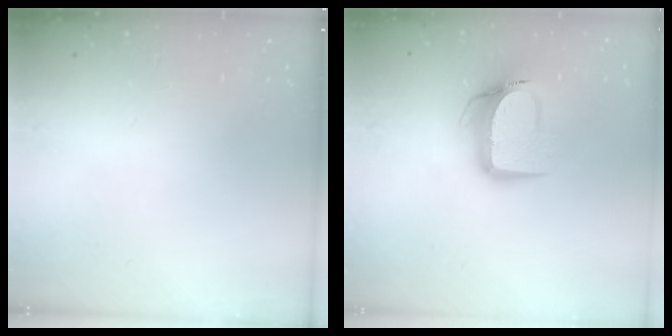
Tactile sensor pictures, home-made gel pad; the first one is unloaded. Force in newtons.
{"total": 11.5, "press": 11.5, "slide": 1.0}